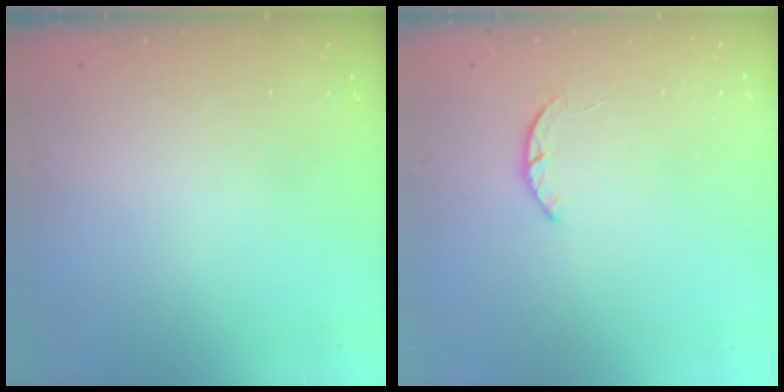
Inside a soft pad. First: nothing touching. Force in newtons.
{"total": 2.5, "press": 2.5, "slide": 0.5}